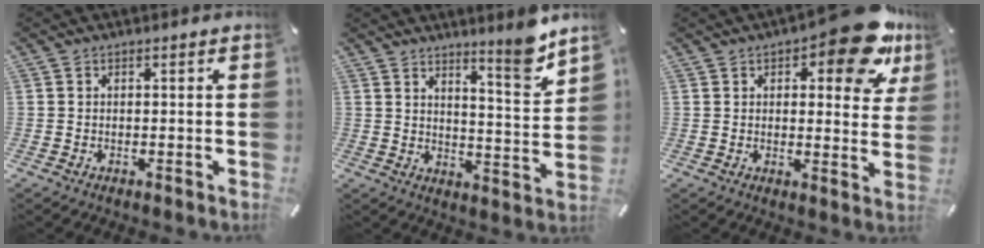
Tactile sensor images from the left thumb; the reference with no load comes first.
{"total": 9.2, "force": [7.9, 0.5, 4.8], "torque": [-0.060, -0.071, 0.130]}
{"total": 16.6, "force": [9.5, 6.4, 11.9], "torque": [-0.148, -0.062, 0.153]}